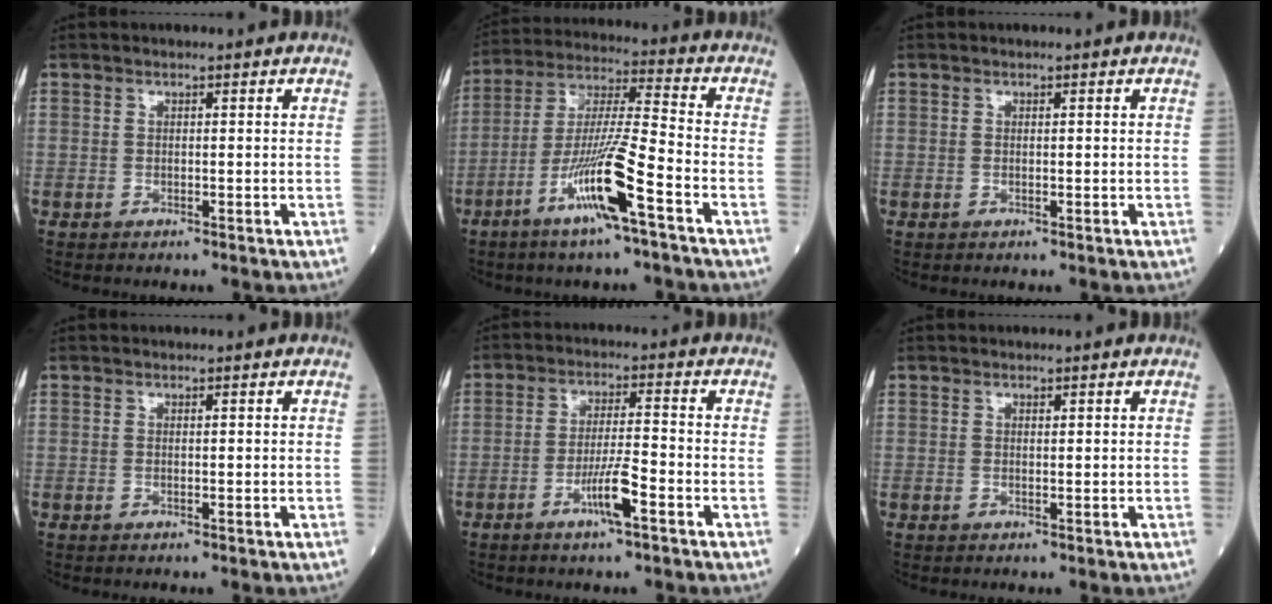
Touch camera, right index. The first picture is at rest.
{"total": 13.4, "force": [-6.4, 0.0, 11.8], "torque": [-0.238, -0.011, -0.122]}
{"total": 0.0}
{"total": 0.0}
{"total": 6.3, "force": [-3.1, 0.3, 5.4], "torque": [-0.108, -0.002, -0.057]}
{"total": 0.6, "force": [0.2, 0.2, 0.4], "torque": [-0.013, 0.000, 0.005]}